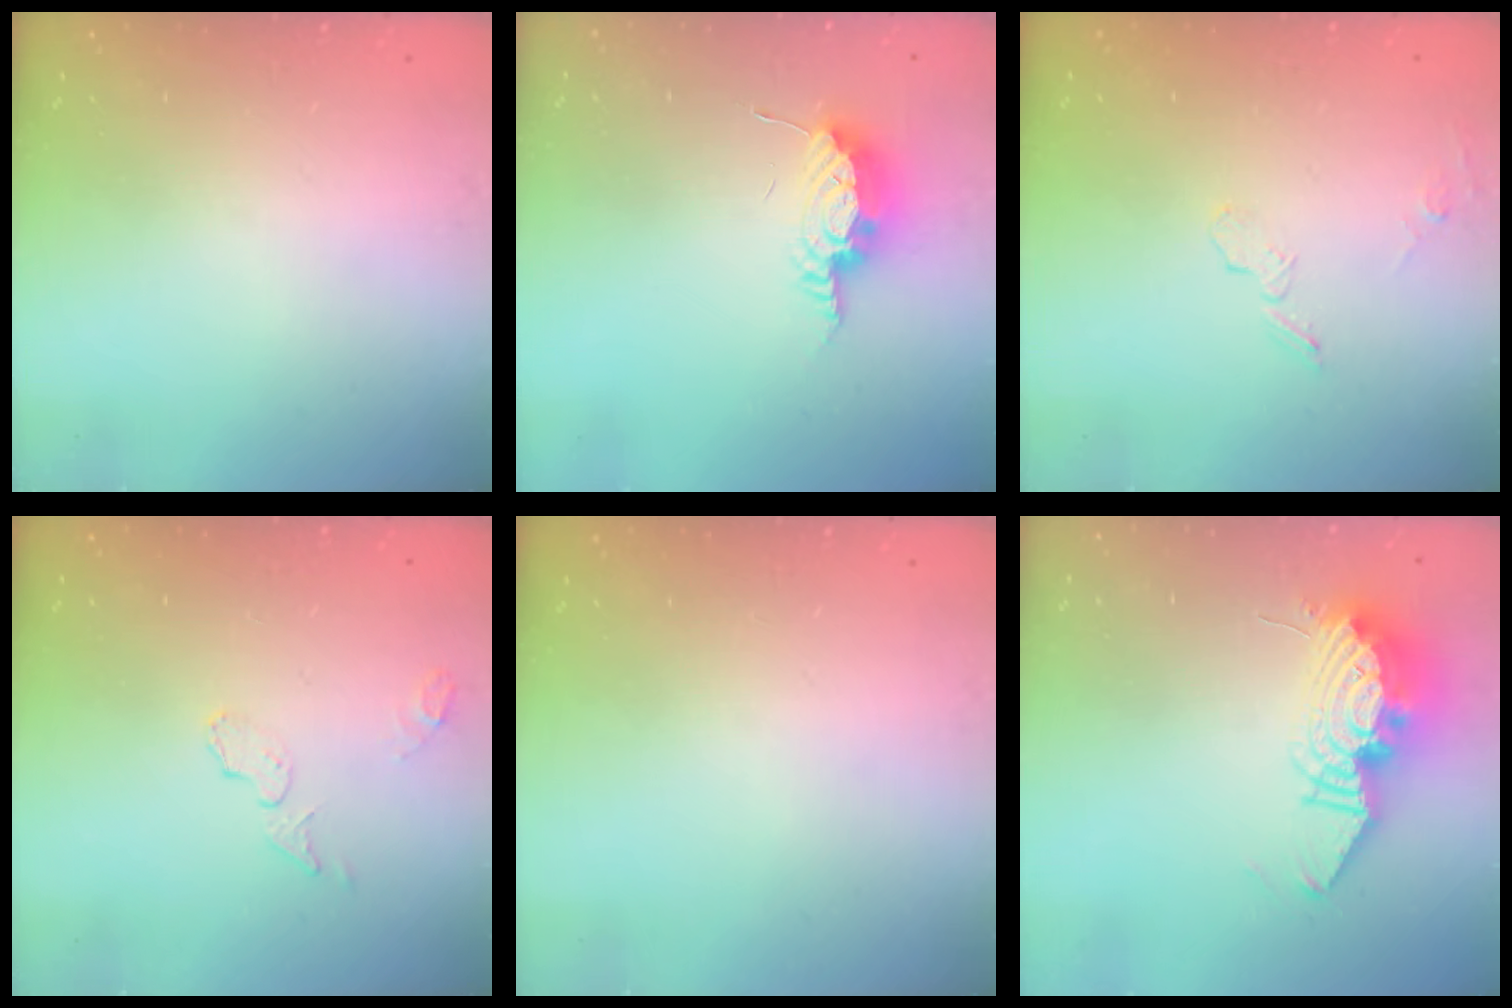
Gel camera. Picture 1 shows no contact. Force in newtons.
{"total": 8.1, "press": 8.1, "slide": 0.8}
{"total": 5.5, "press": 5.4, "slide": 1.2}
{"total": 4.9, "press": 4.6, "slide": 1.4}
{"total": 0.0}
{"total": 13.7, "press": 13.7, "slide": 1.0}